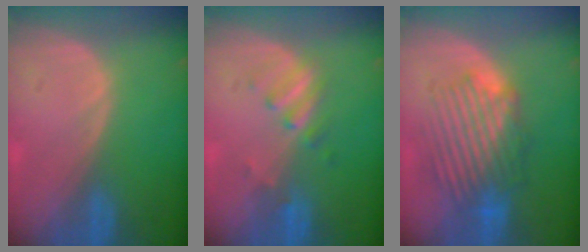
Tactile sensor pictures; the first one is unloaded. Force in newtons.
{"total": 3.2, "press": 3.2, "slide": 0.4}
{"total": 8.6, "press": 8.2, "slide": 2.6}